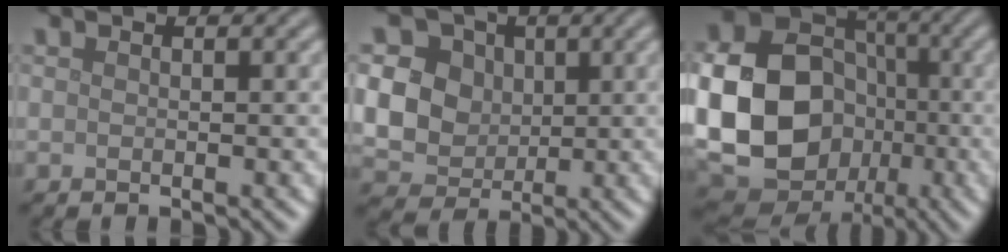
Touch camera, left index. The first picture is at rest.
{"total": 11.1, "force": [2.5, 9.5, 5.2], "torque": [-0.117, 0.024, 0.030]}
{"total": 18.5, "force": [-2.5, 15.6, 9.6], "torque": [-0.202, -0.034, -0.060]}